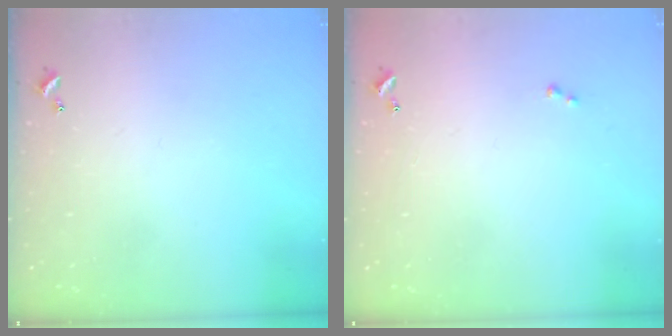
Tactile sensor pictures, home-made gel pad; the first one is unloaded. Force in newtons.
{"total": 0.0}